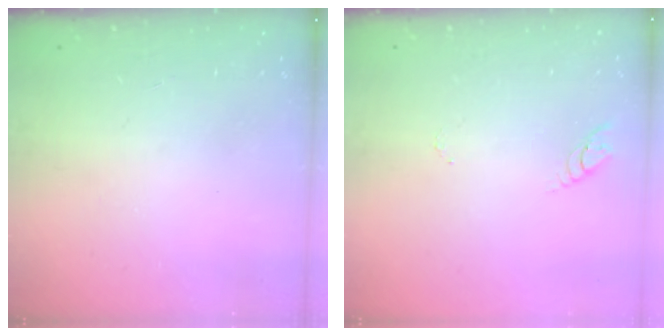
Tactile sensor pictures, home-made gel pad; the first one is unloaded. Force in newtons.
{"total": 2.8, "press": 2.8, "slide": 0.2}